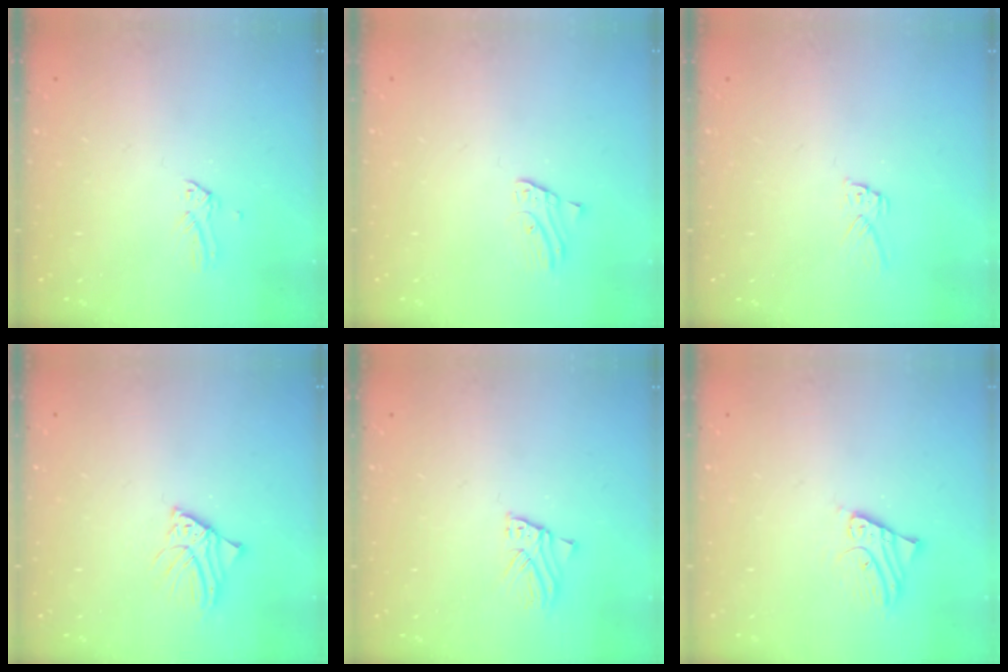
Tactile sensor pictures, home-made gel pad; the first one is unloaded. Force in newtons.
{"total": 1.3, "press": 1.2, "slide": 0.1}
{"total": 5.5, "press": 5.5, "slide": 0.2}
{"total": 2.9, "press": 2.9, "slide": 0.2}
{"total": 2.2, "press": 2.2, "slide": 0.2}
{"total": 3.2, "press": 3.2, "slide": 0.2}